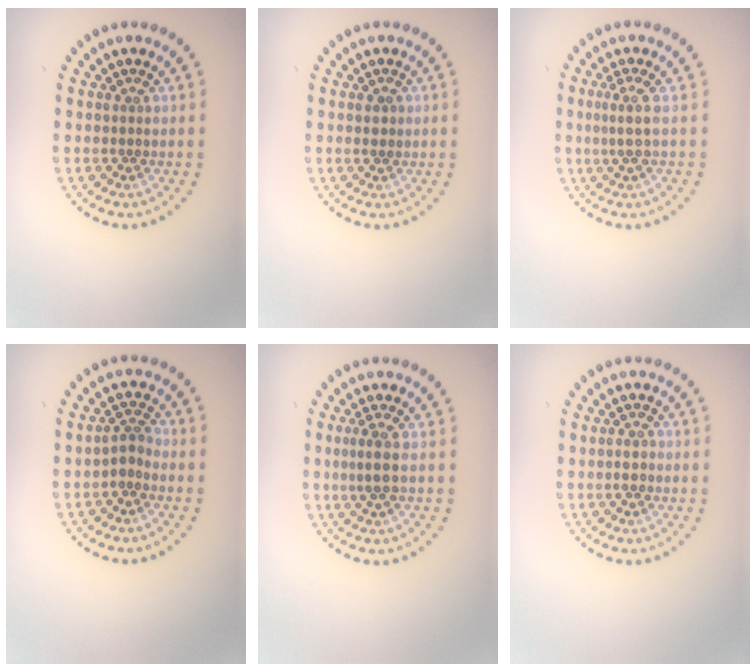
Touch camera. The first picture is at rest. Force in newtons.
{"total": 1.0, "press": 1.0, "slide": 0.1}
{"total": 2.1, "press": 1.3, "slide": 1.6}
{"total": 1.6, "press": 1.3, "slide": 0.9}
{"total": 1.7, "press": 1.3, "slide": 1.1}
{"total": 1.1, "press": 1.1, "slide": 0.4}